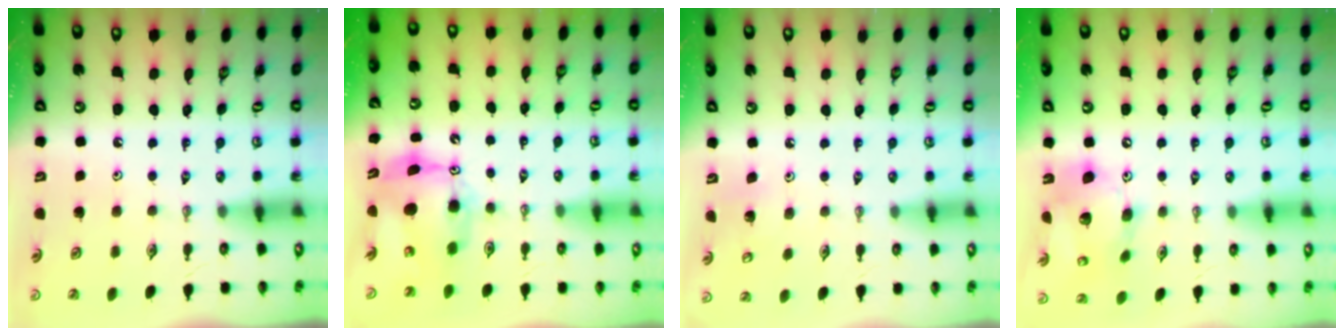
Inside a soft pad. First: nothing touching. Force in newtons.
{"total": 10.8, "press": 10.8, "slide": 0.9}
{"total": 4.3, "press": 4.3, "slide": 0.3}
{"total": 16.0, "press": 15.7, "slide": 3.1}